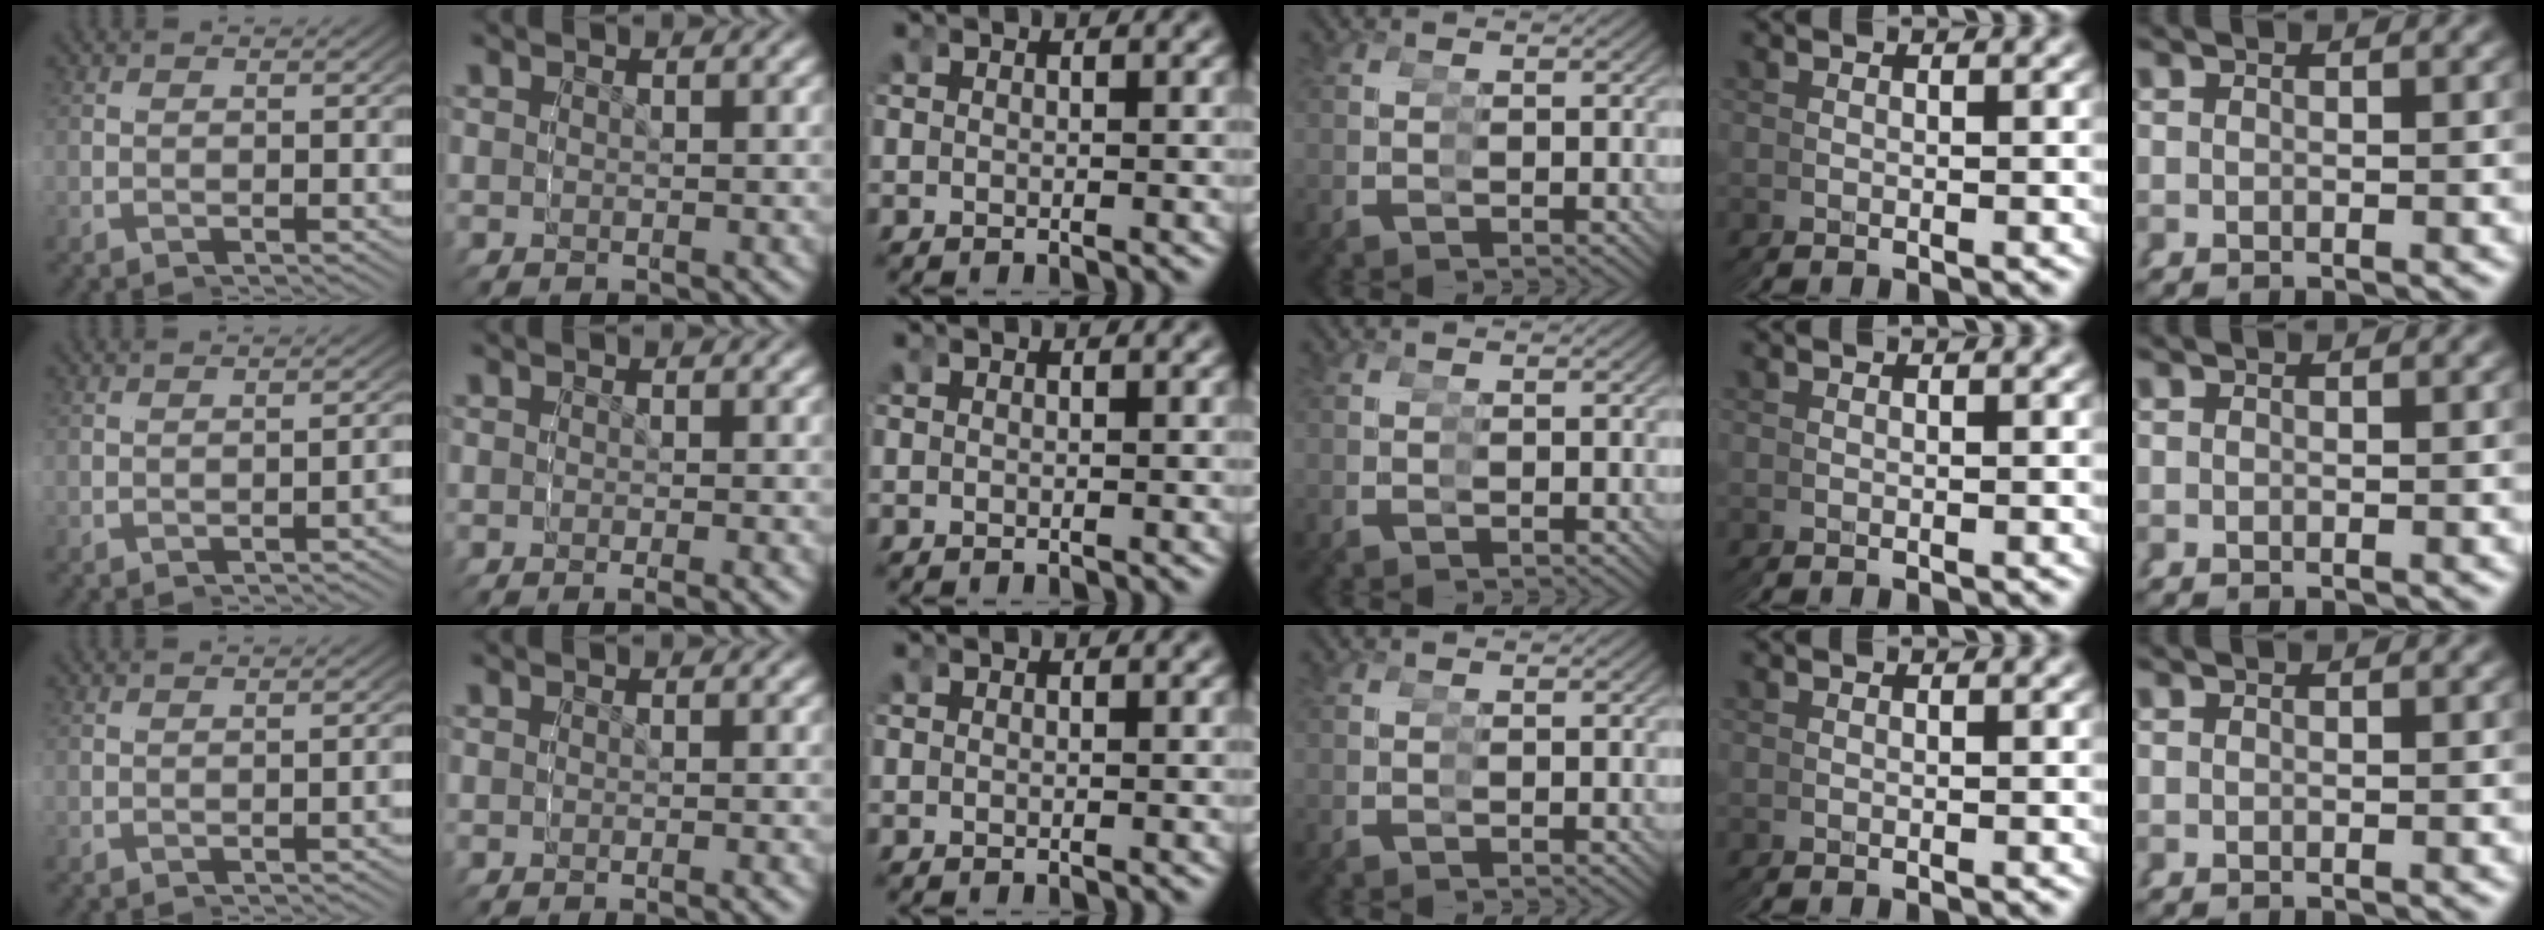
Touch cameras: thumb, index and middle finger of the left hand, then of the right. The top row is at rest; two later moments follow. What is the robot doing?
{"motion": "grasp_and_lifting", "object": "cup"}